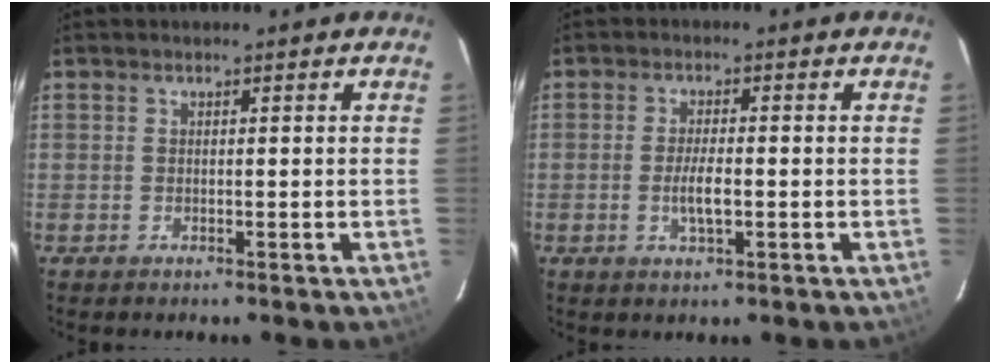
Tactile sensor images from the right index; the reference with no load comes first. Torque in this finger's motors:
{"motor_torque": [0.94, -0.36, 0.43, 0.10]}